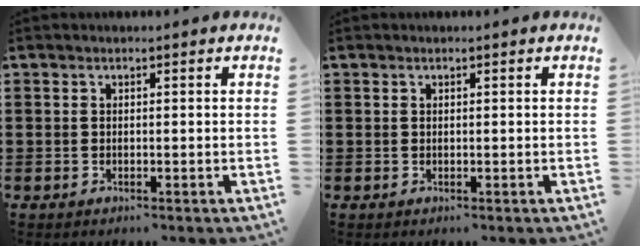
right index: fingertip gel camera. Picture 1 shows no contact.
{"total": 0.0}